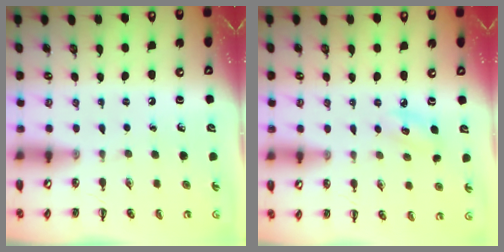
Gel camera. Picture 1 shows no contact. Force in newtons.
{"total": 5.2, "press": 5.1, "slide": 1.2}